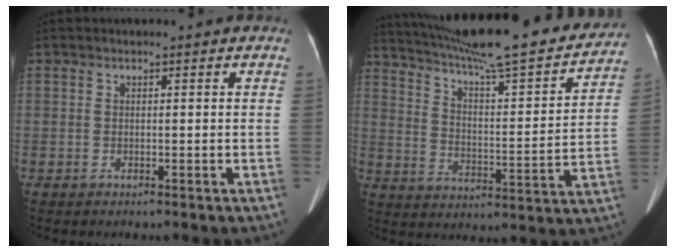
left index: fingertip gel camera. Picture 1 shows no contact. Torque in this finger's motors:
{"motor_torque": [0.83, -1.31, 0.25, 0.12]}